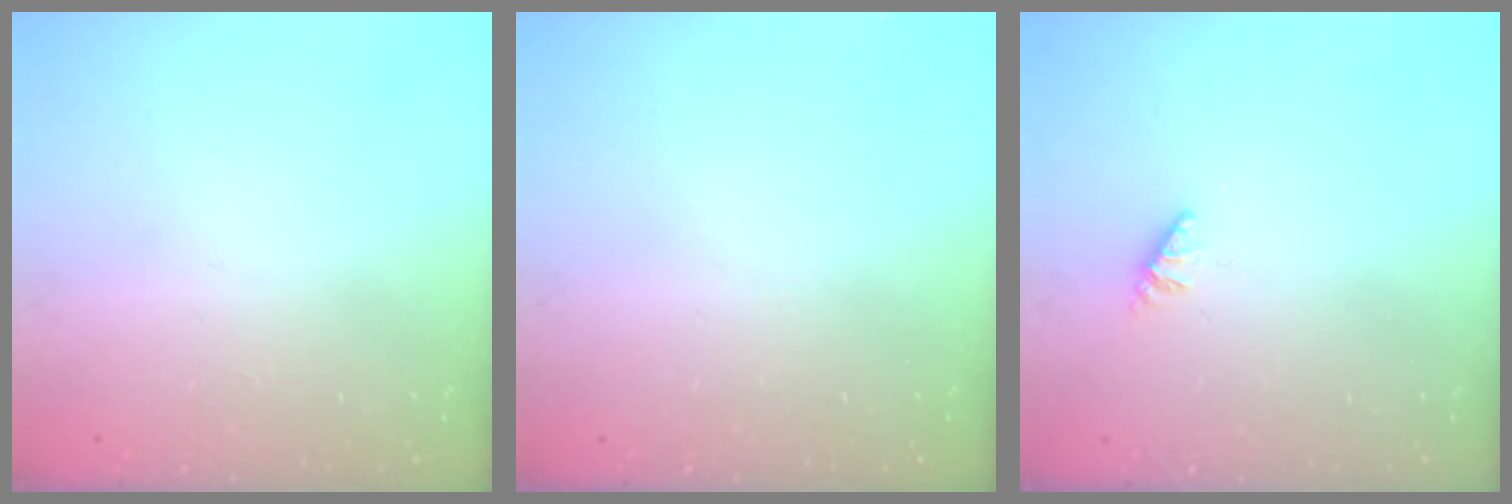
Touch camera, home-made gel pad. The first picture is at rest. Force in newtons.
{"total": 0.0}
{"total": 0.6, "press": 0.6, "slide": 0.2}